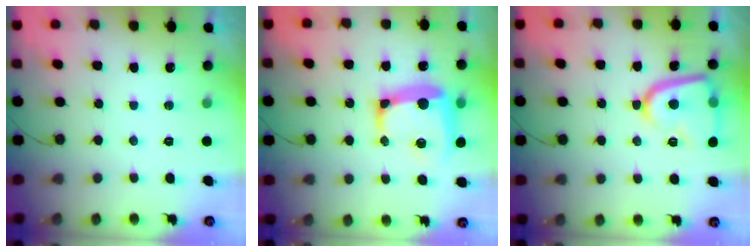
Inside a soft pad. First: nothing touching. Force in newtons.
{"total": 14.7, "press": 14.5, "slide": 2.8}
{"total": 13.5, "press": 13.5, "slide": 0.6}